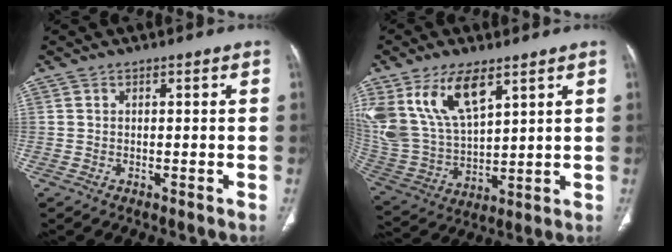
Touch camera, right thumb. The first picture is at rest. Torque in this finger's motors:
{"motor_torque": [1.08, 3.45, 1.72, 1.05, 0.24]}